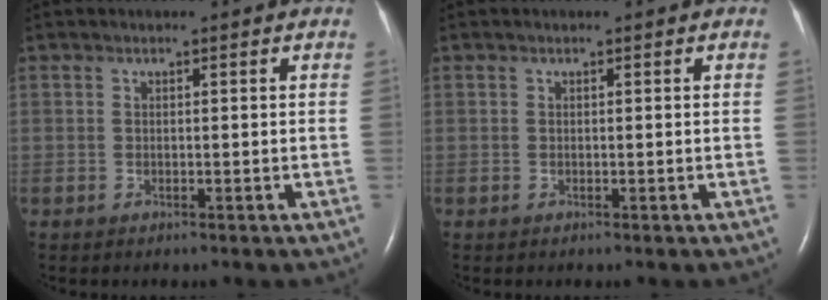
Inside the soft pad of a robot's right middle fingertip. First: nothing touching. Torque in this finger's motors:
{"motor_torque": [0.00, 0.00, 0.00, 0.00]}